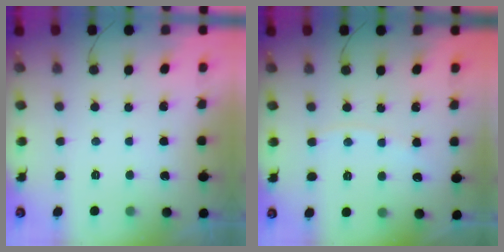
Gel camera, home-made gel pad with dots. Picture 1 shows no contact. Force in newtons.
{"total": 4.2, "press": 4.2, "slide": 0.6}